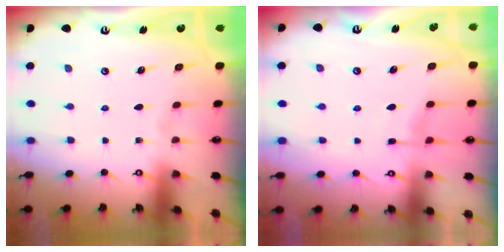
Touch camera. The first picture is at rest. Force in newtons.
{"total": 4.1, "press": 4.1, "slide": 0.4}